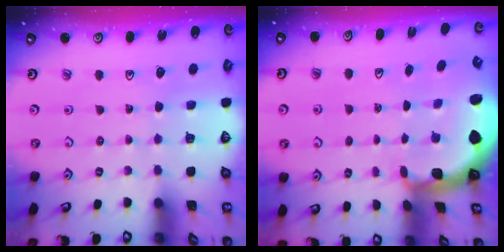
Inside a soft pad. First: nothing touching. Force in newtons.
{"total": 1.9, "press": 1.8, "slide": 0.4}